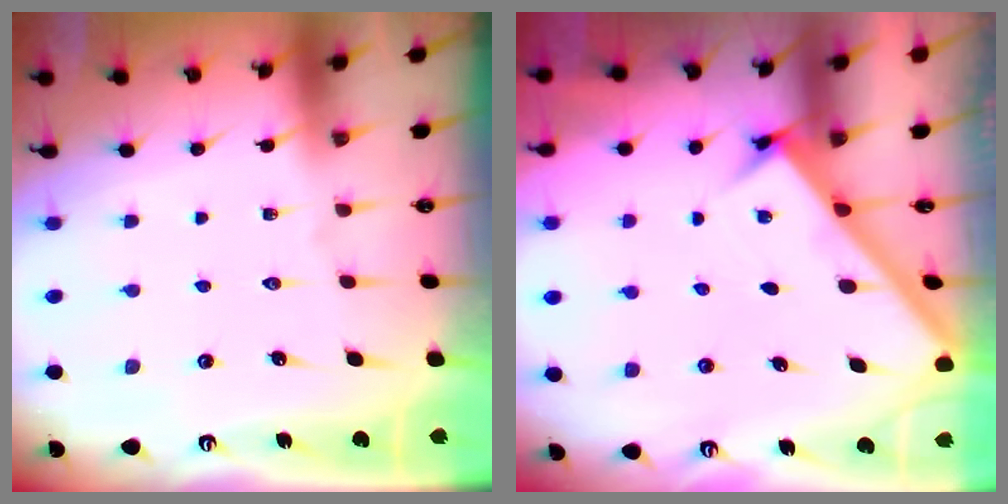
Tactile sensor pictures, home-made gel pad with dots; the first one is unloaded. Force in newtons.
{"total": 2.5, "press": 2.5, "slide": 0.3}